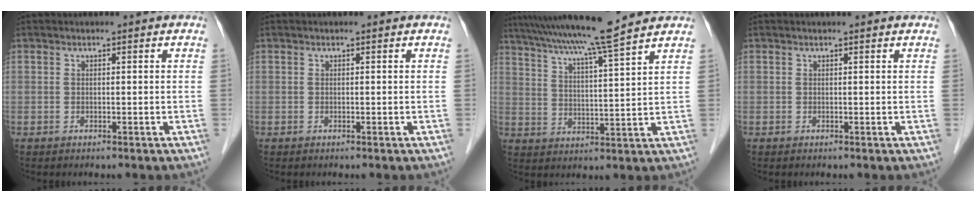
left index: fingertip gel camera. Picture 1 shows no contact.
{"total": 0.0}
{"total": 13.8, "force": [11.9, -1.6, 6.9], "torque": [-0.121, 0.002, 0.182]}
{"total": 1.6, "force": [1.5, 0.2, 0.5], "torque": [-0.010, 0.010, 0.012]}